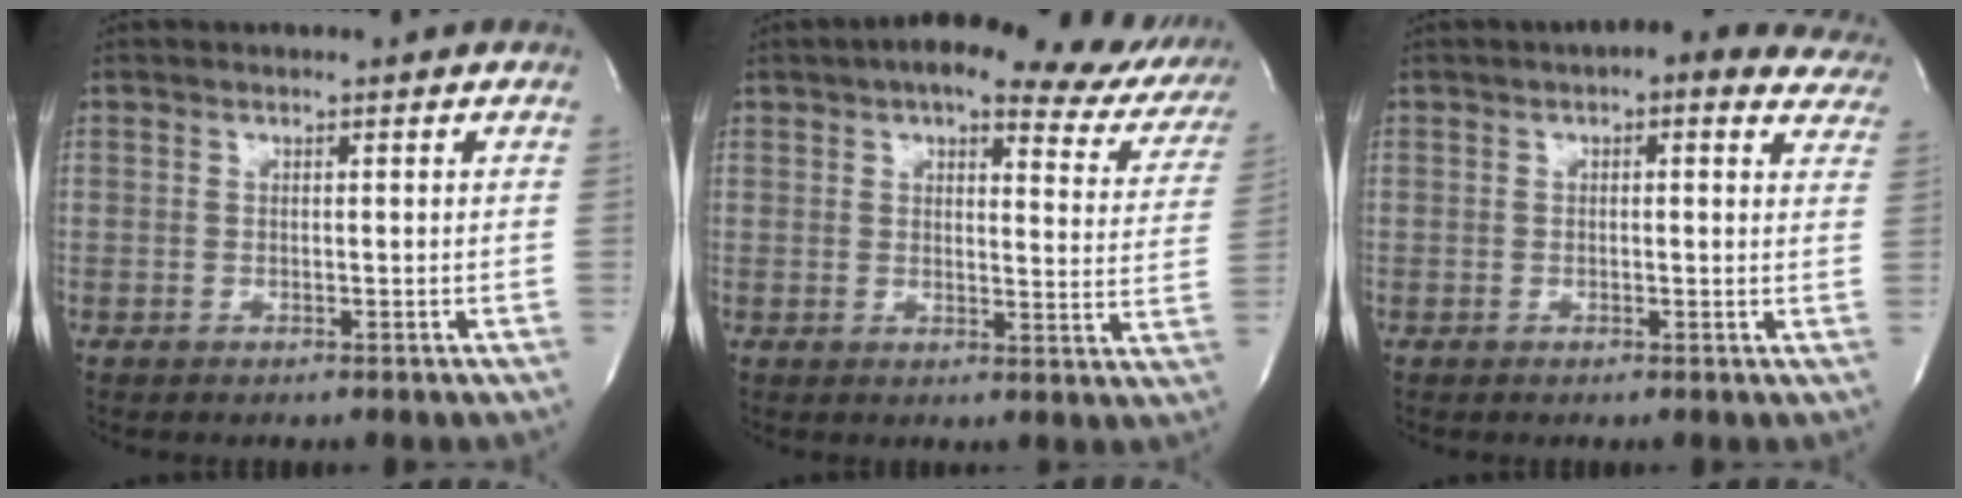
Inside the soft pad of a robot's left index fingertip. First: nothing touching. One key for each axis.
{"total": 19.7, "fx": 15.3, "fy": 6.2, "fz": 10.8, "tx": -0.122, "ty": 0.005, "tz": 0.159}
{"total": 11.9, "fx": 9.6, "fy": 4.4, "fz": 5.5, "tx": -0.037, "ty": 0.020, "tz": 0.088}